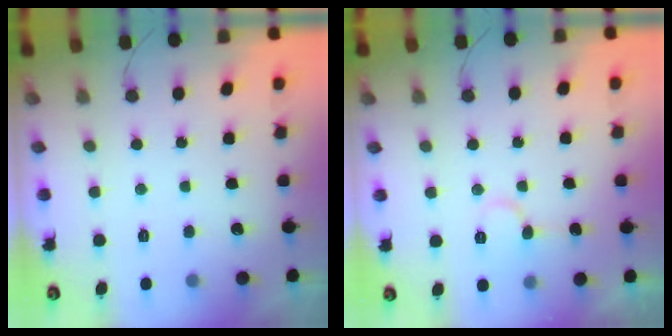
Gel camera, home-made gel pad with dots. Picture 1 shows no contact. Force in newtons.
{"total": 7.5, "press": 7.4, "slide": 0.9}